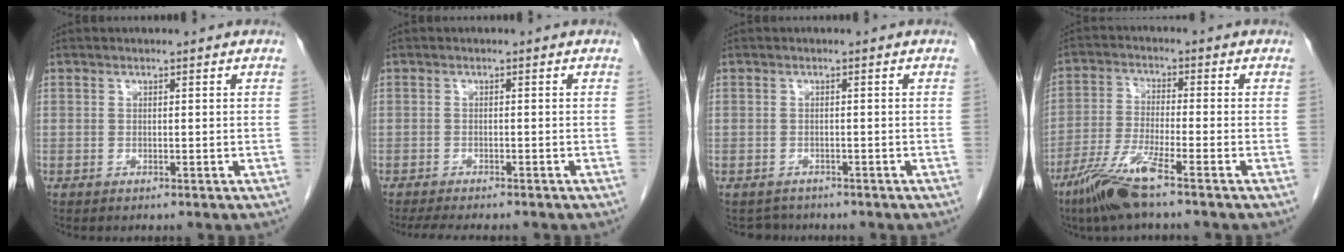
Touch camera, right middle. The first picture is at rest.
{"total": 7.2, "force": [-6.2, 1.5, 3.3], "torque": [-0.044, -0.009, -0.089]}
{"total": 2.1, "force": [-1.8, 0.9, -0.4], "torque": [0.003, -0.002, -0.028]}
{"total": 8.2, "force": [-5.5, -0.1, 6.2], "torque": [-0.130, -0.022, -0.112]}